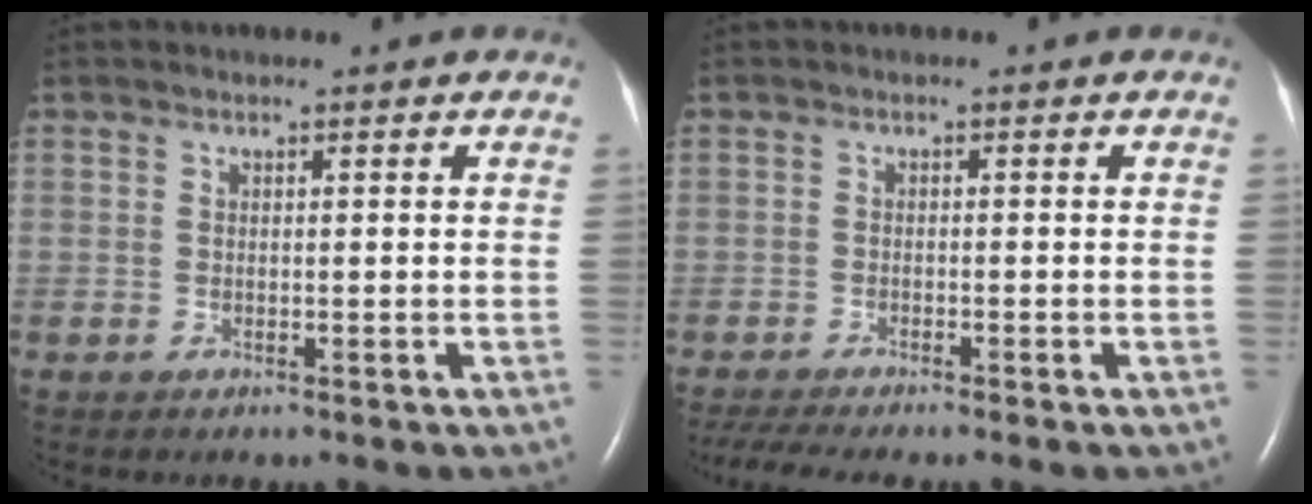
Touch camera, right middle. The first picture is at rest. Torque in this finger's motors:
{"motor_torque": [0.29, -0.28, 0.07, 0.02]}